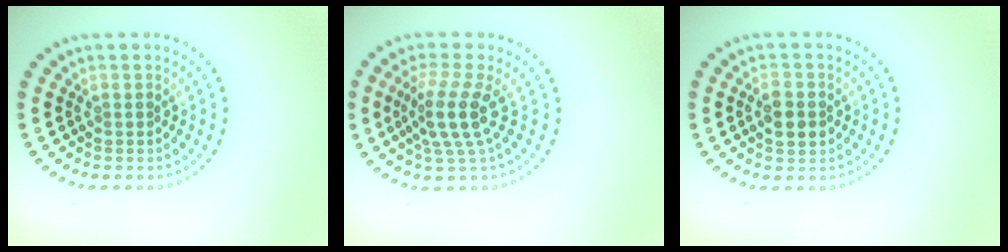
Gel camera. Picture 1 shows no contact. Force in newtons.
{"total": 3.8, "press": 2.7, "slide": 2.7}
{"total": 2.9, "press": 2.9, "slide": 0.1}